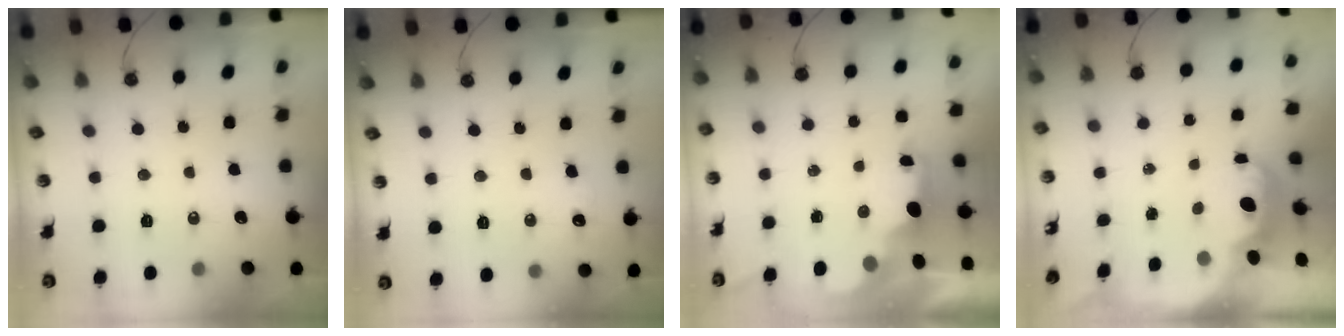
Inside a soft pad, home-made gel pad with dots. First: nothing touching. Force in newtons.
{"total": 6.6, "press": 6.5, "slide": 1.4}
{"total": 2.2, "press": 2.1, "slide": 0.8}
{"total": 2.8, "press": 2.8, "slide": 0.6}